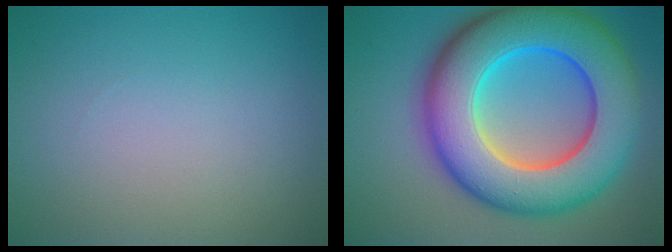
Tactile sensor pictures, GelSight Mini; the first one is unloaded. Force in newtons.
{"total": 14.6, "press": 14.6, "slide": 0.3}